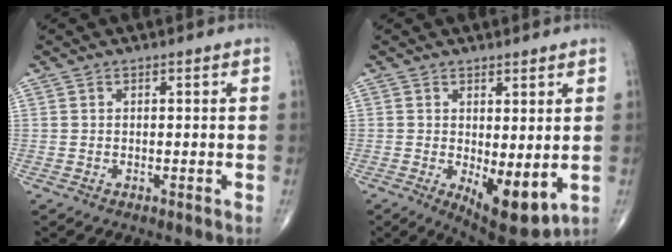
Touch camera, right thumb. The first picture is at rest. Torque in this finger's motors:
{"motor_torque": [1.12, 1.48, 0.54, -0.14, 0.29]}